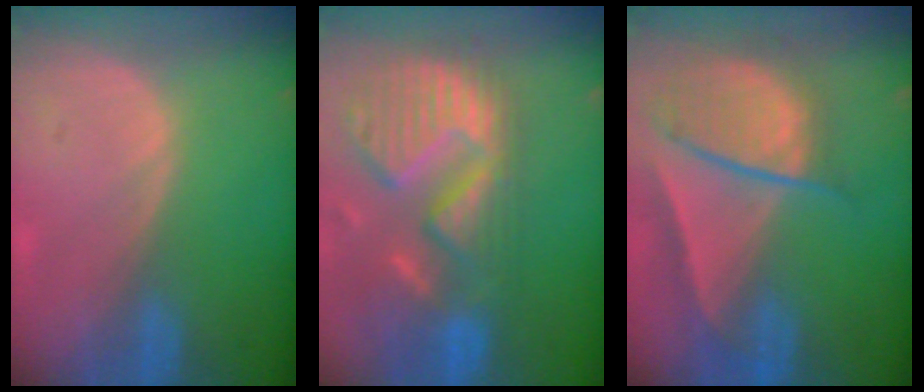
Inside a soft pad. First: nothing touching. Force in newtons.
{"total": 13.9, "press": 11.6, "slide": 7.7}
{"total": 9.3, "press": 8.0, "slide": 4.8}